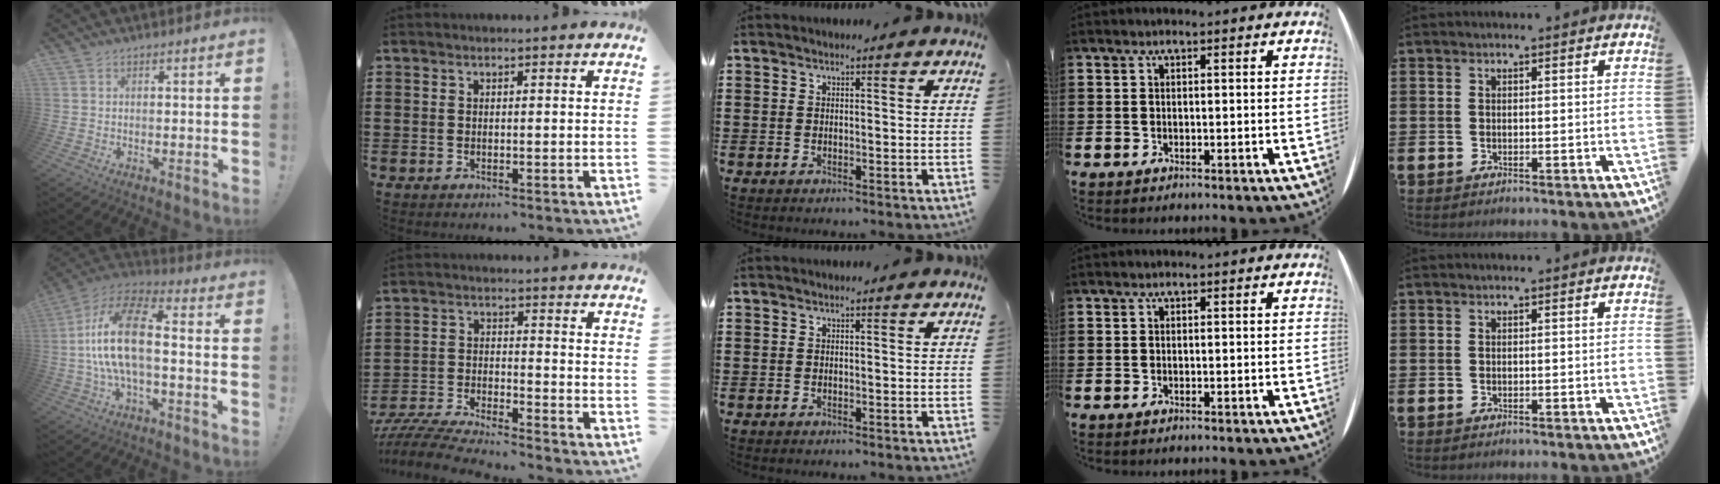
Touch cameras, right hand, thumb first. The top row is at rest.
{"thumb": {"total": 18.2, "force": [-0.7, 8.0, 16.3], "torque": [-0.298, 0.019, -0.014]}, "index": {"total": 6.1, "force": [-5.9, -0.1, 1.3], "torque": [-0.046, -0.011, -0.122]}}